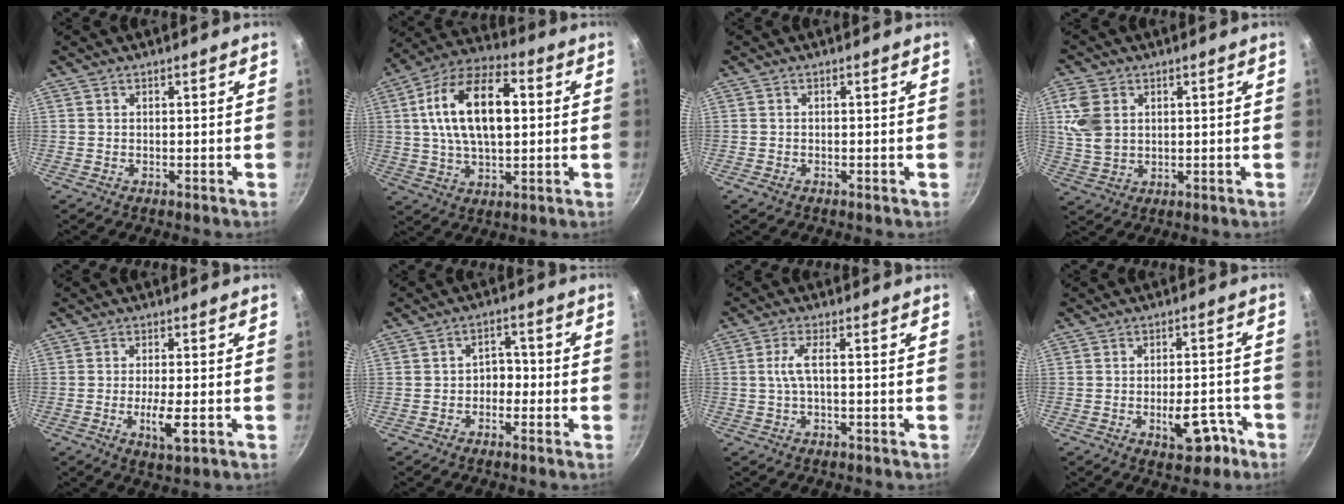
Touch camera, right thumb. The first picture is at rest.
{"total": 18.4, "force": [2.9, 9.8, 15.3], "torque": [-0.265, 0.020, 0.046]}
{"total": 1.1, "force": [-0.6, 0.6, 0.7], "torque": [-0.013, -0.001, -0.010]}
{"total": 7.9, "force": [2.1, 5.7, 5.0], "torque": [-0.104, -0.003, 0.047]}
{"total": 4.8, "force": [-1.3, 1.2, 4.5], "torque": [-0.086, -0.009, -0.023]}
{"total": 3.7, "force": [-1.1, 2.8, 2.1], "torque": [-0.009, 0.020, -0.029]}
{"total": 3.2, "force": [0.0, 0.8, 3.1], "torque": [-0.077, 0.008, -0.001]}
{"total": 6.8, "force": [-3.4, 3.4, 4.8], "torque": [-0.054, 0.032, -0.043]}